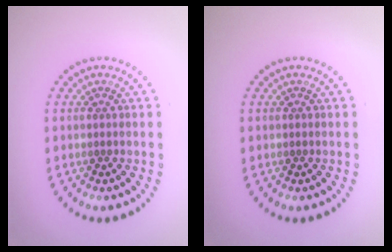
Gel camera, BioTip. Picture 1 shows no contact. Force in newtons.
{"total": 0.0}